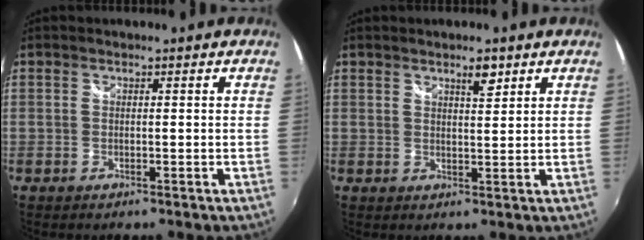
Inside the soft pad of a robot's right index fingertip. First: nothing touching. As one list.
[{"total": 3.0, "force": [2.1, 0.8, 2.1], "torque": [-0.029, 0.004, 0.033]}]